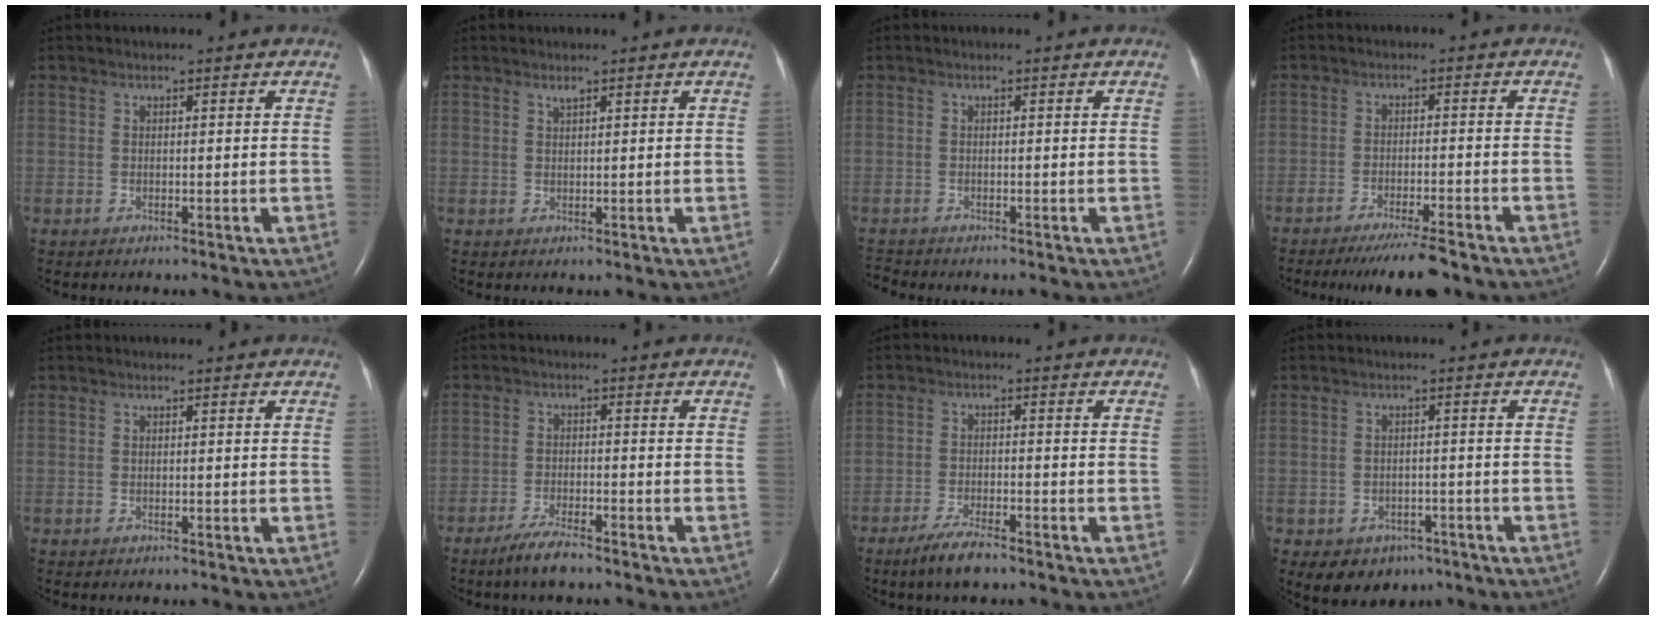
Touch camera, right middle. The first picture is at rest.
{"total": 0.8, "force": [0.7, 0.0, 0.5], "torque": [-0.011, 0.000, 0.015]}
{"total": 1.0, "force": [-1.0, -0.2, -0.2], "torque": [-0.002, -0.010, -0.018]}
{"total": 7.5, "force": [-6.2, 0.2, 4.2], "torque": [-0.065, -0.018, -0.099]}
{"total": 0.0}
{"total": 4.3, "force": [-3.4, 0.4, 2.6], "torque": [-0.061, -0.009, -0.065]}
{"total": 4.8, "force": [-3.6, 0.6, 3.0], "torque": [-0.071, -0.009, -0.067]}
{"total": 5.0, "force": [-3.0, 3.8, 1.4], "torque": [-0.020, 0.010, -0.032]}